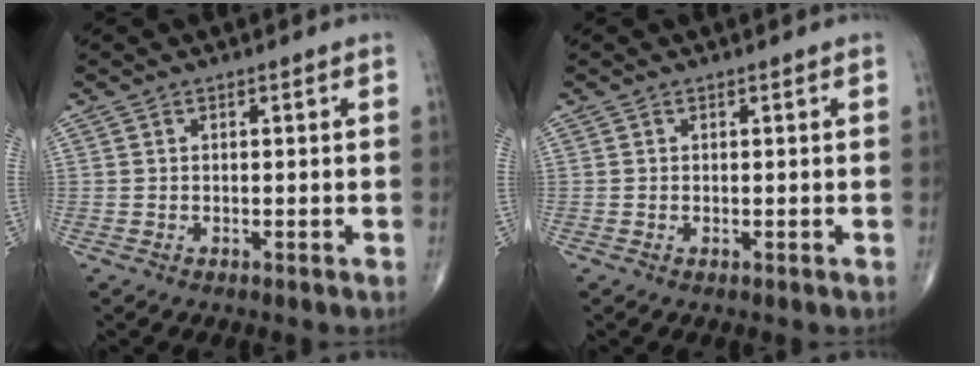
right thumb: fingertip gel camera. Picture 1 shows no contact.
{"total": 0.0}